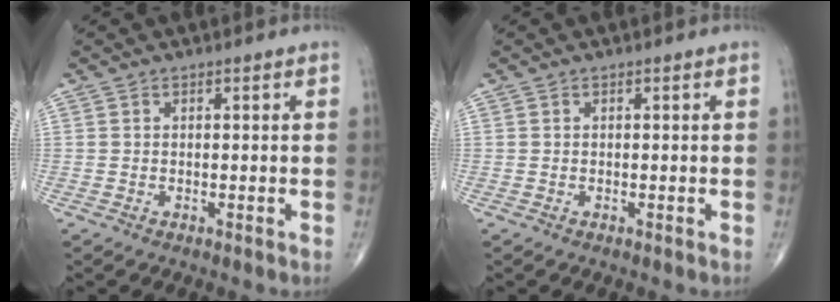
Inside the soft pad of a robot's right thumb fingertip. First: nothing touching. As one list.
[{"total": 0.0}]